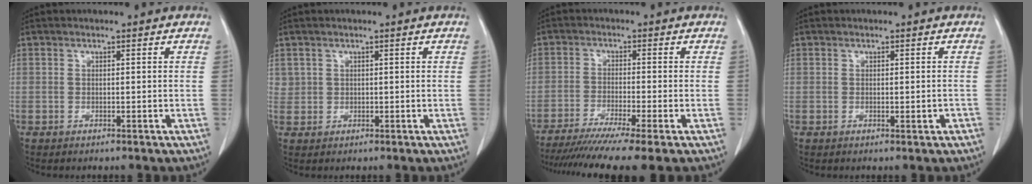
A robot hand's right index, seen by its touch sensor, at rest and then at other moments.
{"total": 1.4, "force": [0.7, 1.3, 0.0], "torque": [0.016, 0.003, 0.007]}
{"total": 11.2, "force": [-8.9, -1.3, 6.6], "torque": [-0.094, -0.032, -0.141]}
{"total": 1.1, "force": [-0.3, 0.3, 1.0], "torque": [-0.014, -0.001, -0.001]}